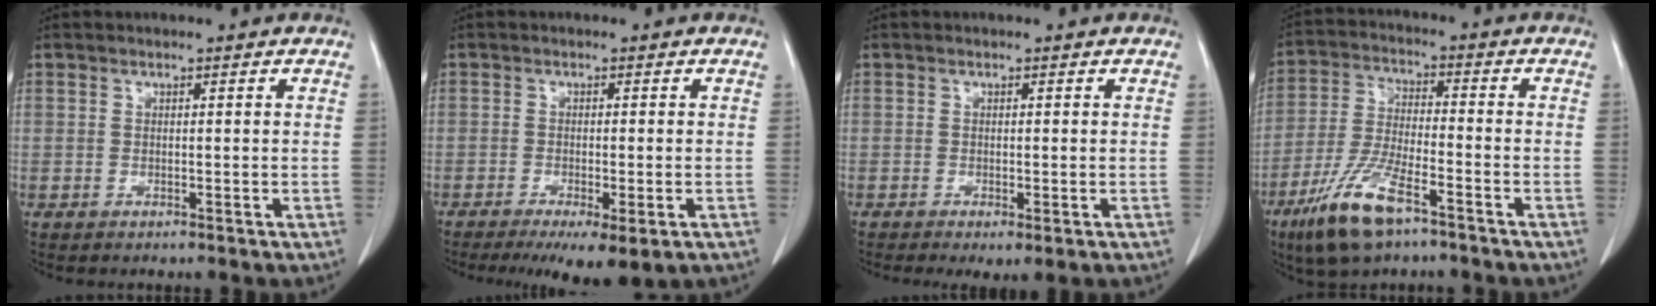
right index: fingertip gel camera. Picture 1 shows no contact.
{"total": 8.4, "force": [-5.4, 1.7, 6.1], "torque": [-0.082, -0.019, -0.081]}
{"total": 2.9, "force": [-1.3, 0.7, 2.4], "torque": [-0.039, -0.011, -0.015]}
{"total": 11.5, "force": [-7.2, 2.6, 8.6], "torque": [-0.185, -0.022, -0.133]}